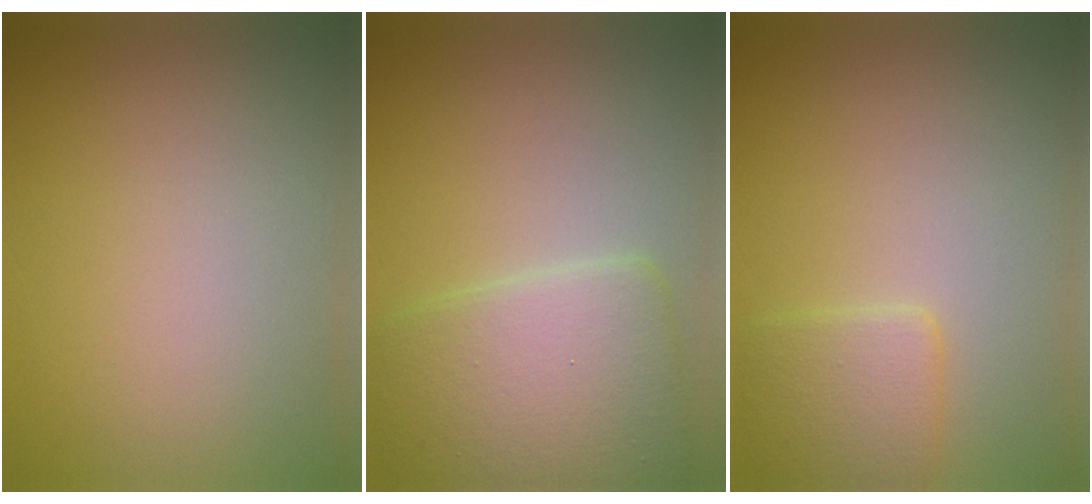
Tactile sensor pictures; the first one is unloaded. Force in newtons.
{"total": 6.2, "press": 6.2, "slide": 0.2}
{"total": 2.6, "press": 2.6, "slide": 0.1}